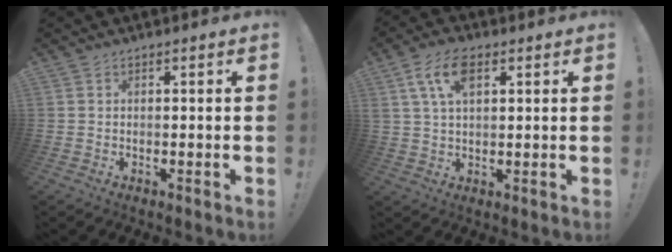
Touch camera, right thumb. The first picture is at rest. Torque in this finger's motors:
{"motor_torque": [1.29, 2.19, 1.71, 0.38, 0.15]}